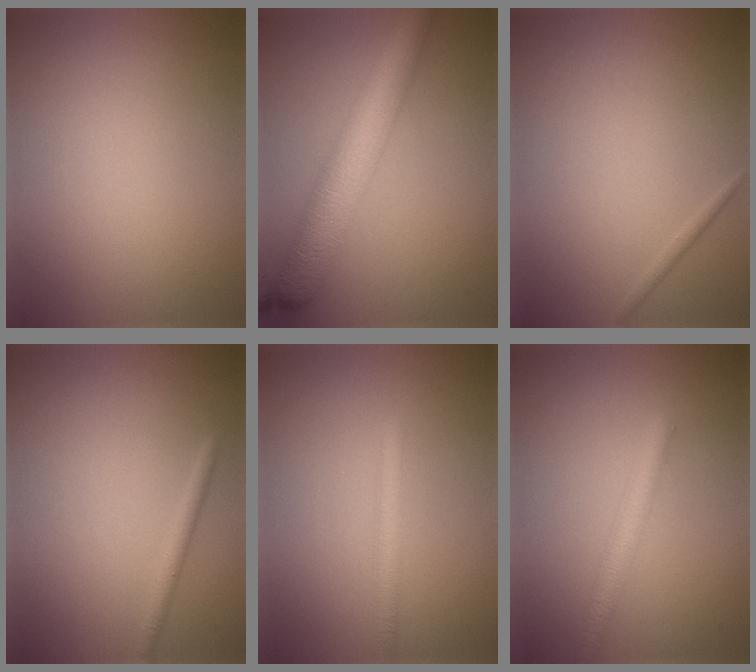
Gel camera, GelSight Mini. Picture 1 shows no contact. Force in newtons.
{"total": 7.6, "press": 7.6, "slide": 0.3}
{"total": 0.6, "press": 0.6, "slide": 0.0}
{"total": 1.4, "press": 1.4, "slide": 0.1}
{"total": 1.9, "press": 1.9, "slide": 0.0}
{"total": 2.5, "press": 2.5, "slide": 0.2}